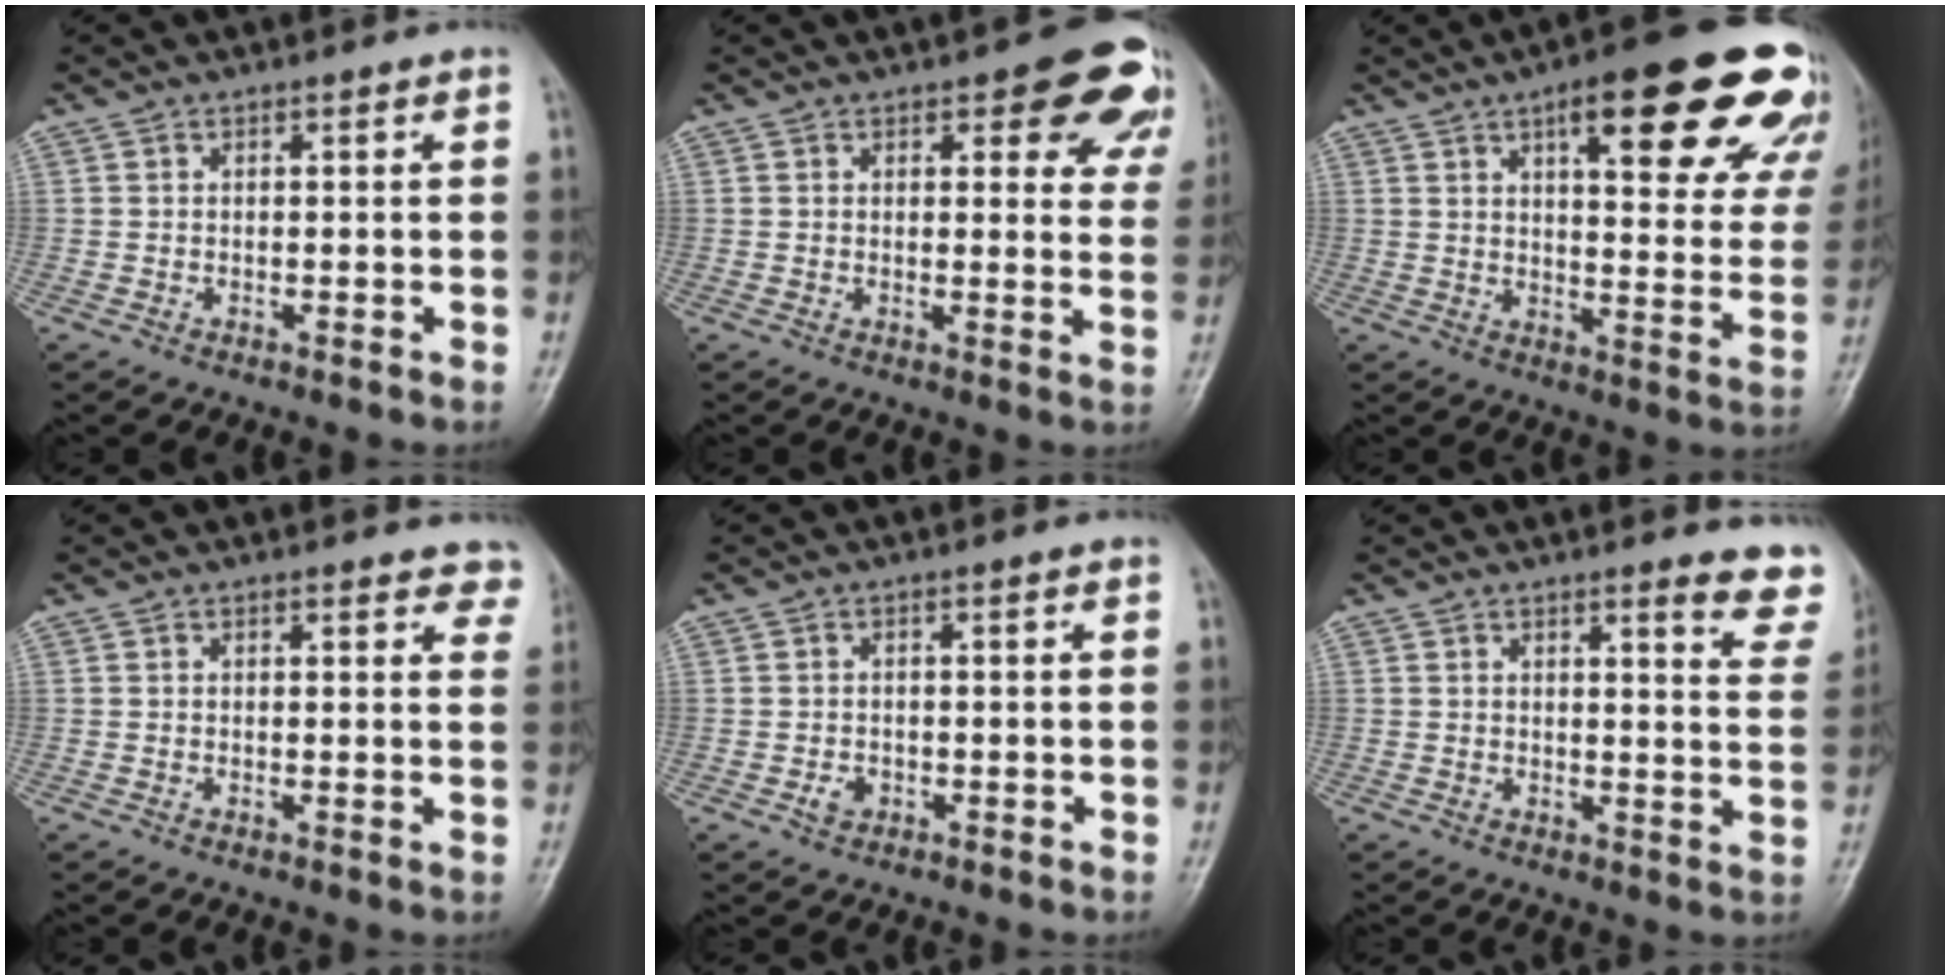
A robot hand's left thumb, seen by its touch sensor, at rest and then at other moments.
{"total": 11.0, "force": [6.6, 4.7, 7.4], "torque": [-0.035, -0.029, 0.066]}
{"total": 24.7, "force": [13.9, 7.5, 19.0], "torque": [-0.206, -0.034, 0.175]}
{"total": 4.4, "force": [3.7, 1.9, 1.5], "torque": [0.018, -0.014, 0.026]}
{"total": 1.9, "force": [-0.7, 1.5, 0.9], "torque": [-0.009, 0.003, -0.011]}
{"total": 9.3, "force": [8.0, 2.0, 4.4], "torque": [-0.014, -0.043, 0.065]}